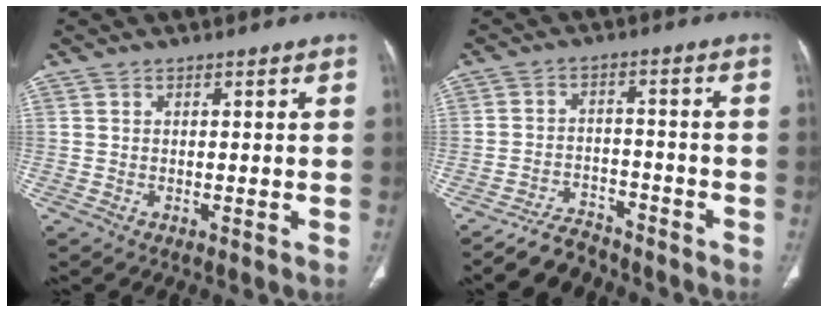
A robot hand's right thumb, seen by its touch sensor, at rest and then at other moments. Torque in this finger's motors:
{"motor_torque": [2.19, -0.23, 0.12, -1.15, -0.04]}